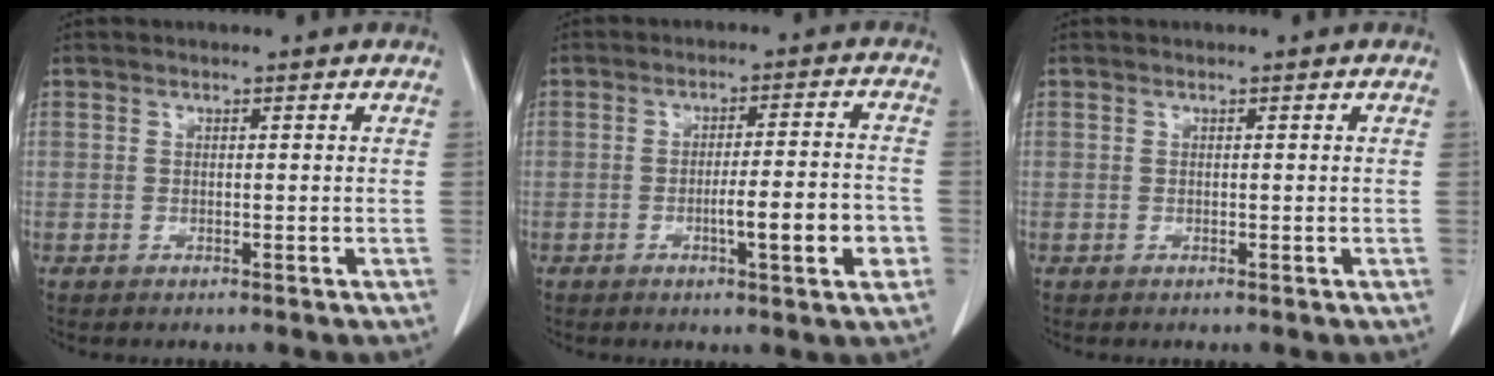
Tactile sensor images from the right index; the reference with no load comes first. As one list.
[{"total": 8.1, "force": [-2.6, 0.6, 7.6], "torque": [-0.109, 0.004, -0.037]}, {"total": 0.0}]